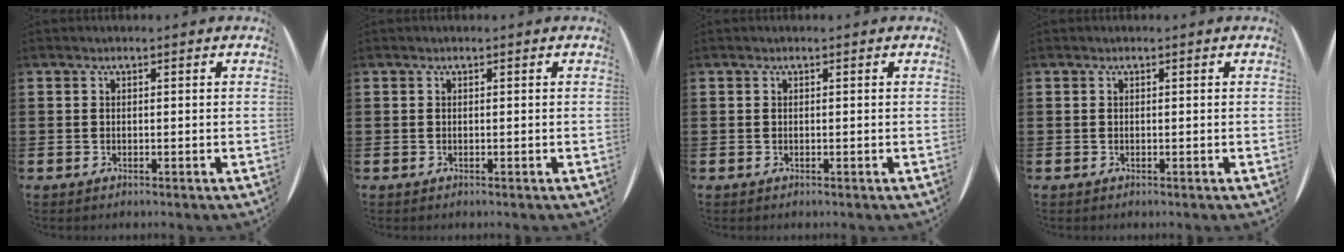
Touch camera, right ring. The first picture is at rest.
{"total": 0.0}
{"total": 0.0}
{"total": 0.0}